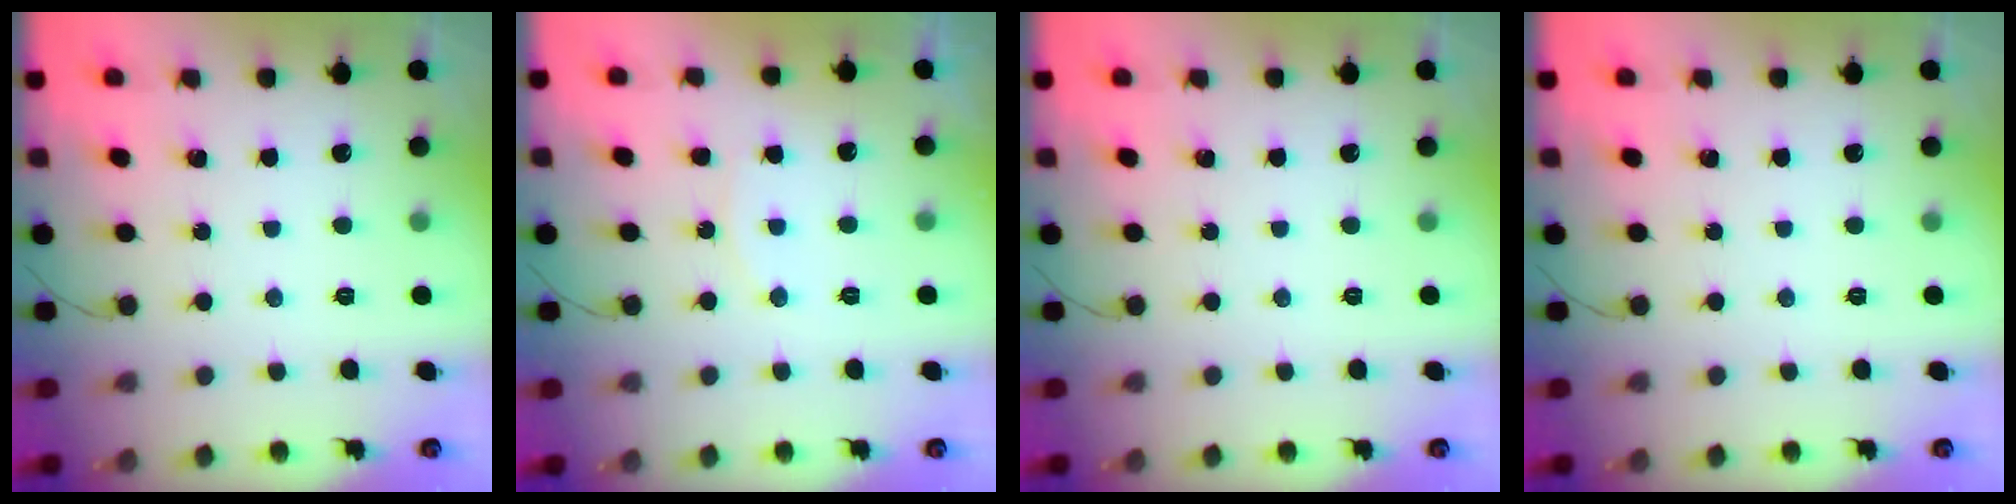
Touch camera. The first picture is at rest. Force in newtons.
{"total": 6.7, "press": 6.6, "slide": 0.6}
{"total": 0.0}
{"total": 0.0}